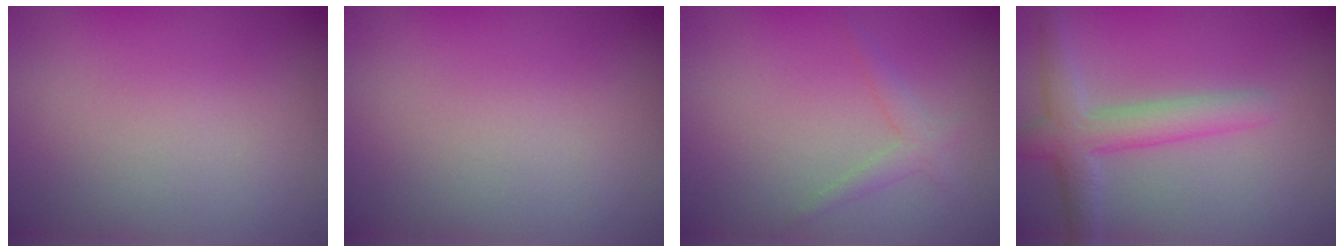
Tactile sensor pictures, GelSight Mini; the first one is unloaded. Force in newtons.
{"total": 0.0}
{"total": 1.3, "press": 1.3, "slide": 0.1}
{"total": 4.0, "press": 4.0, "slide": 0.1}